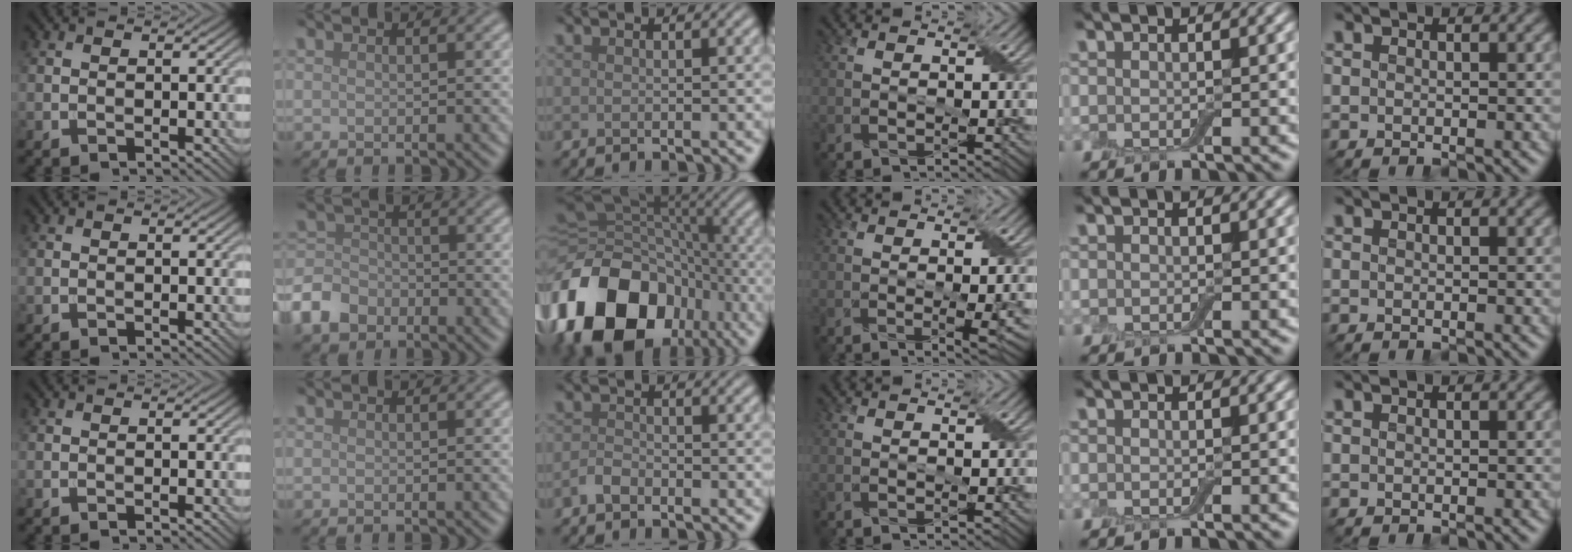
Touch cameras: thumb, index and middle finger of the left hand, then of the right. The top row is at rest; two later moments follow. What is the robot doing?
{"motion": "fold", "object": "aluminum foil"}